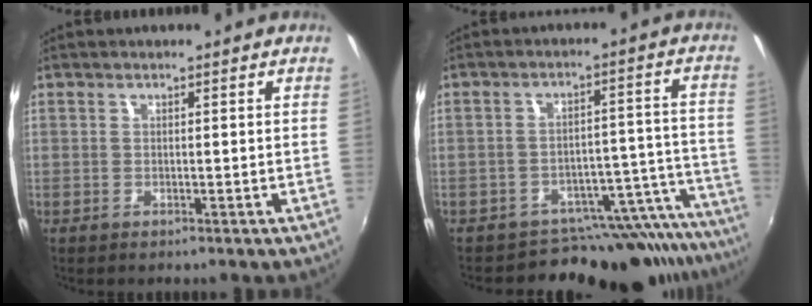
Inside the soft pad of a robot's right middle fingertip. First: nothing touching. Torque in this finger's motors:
{"motor_torque": [1.07, -1.07, 0.17, 0.07]}